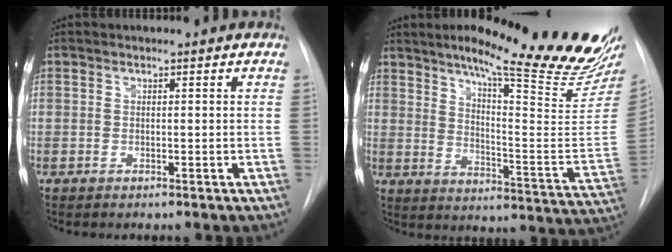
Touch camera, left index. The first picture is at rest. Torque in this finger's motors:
{"motor_torque": [1.03, -1.10, 0.25, 0.08]}